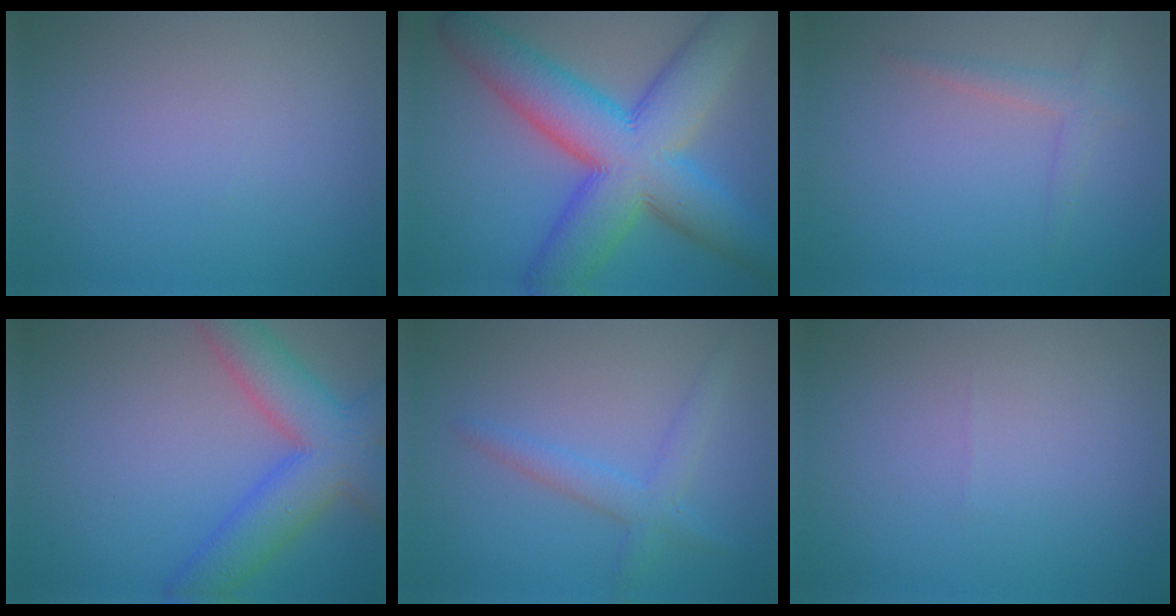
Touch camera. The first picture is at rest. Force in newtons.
{"total": 12.5, "press": 12.5, "slide": 0.1}
{"total": 1.6, "press": 1.5, "slide": 0.1}
{"total": 7.7, "press": 7.7, "slide": 0.3}
{"total": 2.6, "press": 2.6, "slide": 0.1}
{"total": 0.0}